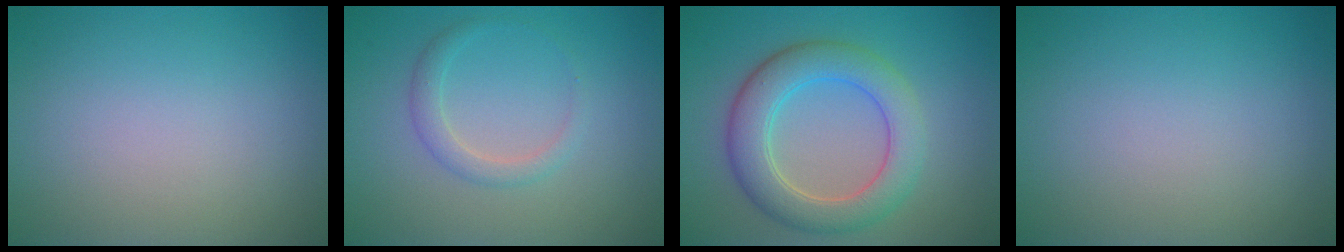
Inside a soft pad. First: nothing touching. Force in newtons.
{"total": 1.8, "press": 1.8, "slide": 0.0}
{"total": 5.0, "press": 5.0, "slide": 0.4}
{"total": 0.0}